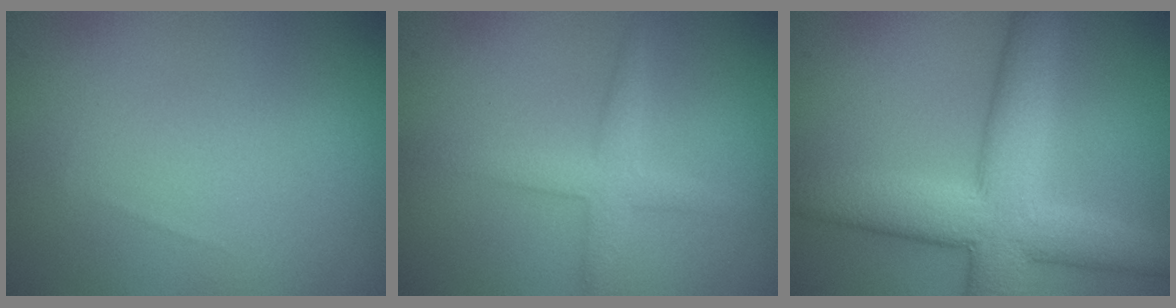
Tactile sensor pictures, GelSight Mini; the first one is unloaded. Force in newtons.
{"total": 2.5, "press": 2.5, "slide": 0.0}
{"total": 8.5, "press": 8.5, "slide": 0.5}